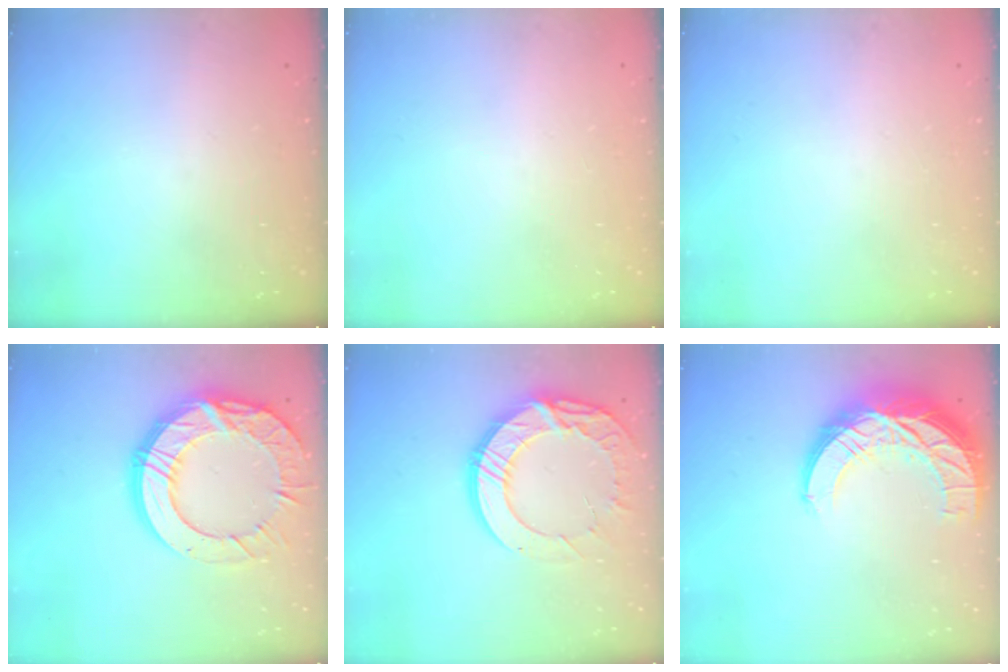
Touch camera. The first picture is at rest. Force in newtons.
{"total": 0.0}
{"total": 0.0}
{"total": 22.7, "press": 22.6, "slide": 1.9}
{"total": 15.9, "press": 15.9, "slide": 1.3}
{"total": 18.0, "press": 17.9, "slide": 1.4}